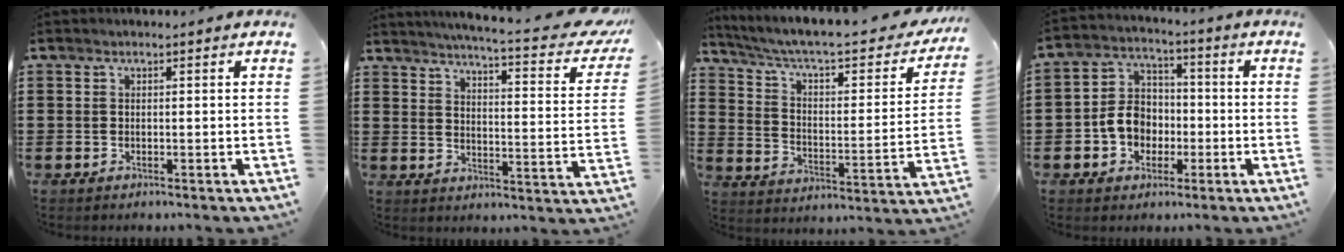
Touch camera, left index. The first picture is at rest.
{"total": 5.4, "force": [4.6, -0.6, 2.8], "torque": [-0.058, -0.044, 0.069]}
{"total": 6.1, "force": [4.7, 1.2, 3.7], "torque": [-0.094, -0.038, 0.073]}
{"total": 7.0, "force": [-1.8, 6.0, 3.3], "torque": [-0.092, 0.015, -0.037]}